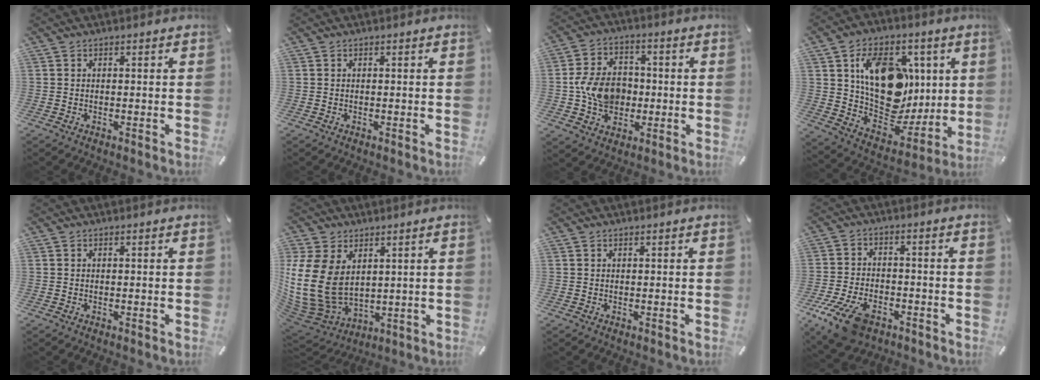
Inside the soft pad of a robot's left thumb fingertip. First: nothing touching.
{"total": 0.0}
{"total": 10.6, "force": [-1.1, 8.6, 6.0], "torque": [-0.125, 0.016, -0.017]}
{"total": 19.4, "force": [5.0, 14.5, 11.9], "torque": [-0.170, -0.031, 0.102]}
{"total": 0.0}
{"total": 17.1, "force": [2.2, 13.2, 10.6], "torque": [-0.260, -0.026, 0.044]}
{"total": 0.0}
{"total": 11.1, "force": [-6.4, 6.2, 6.6], "torque": [-0.140, 0.025, -0.116]}